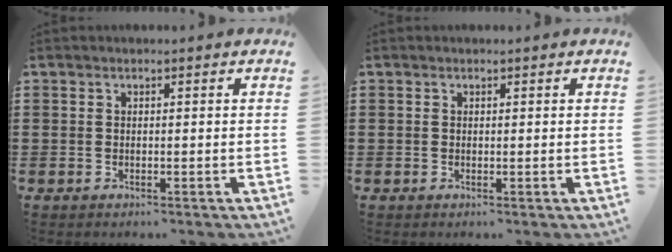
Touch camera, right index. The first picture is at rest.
{"total": 0.0}